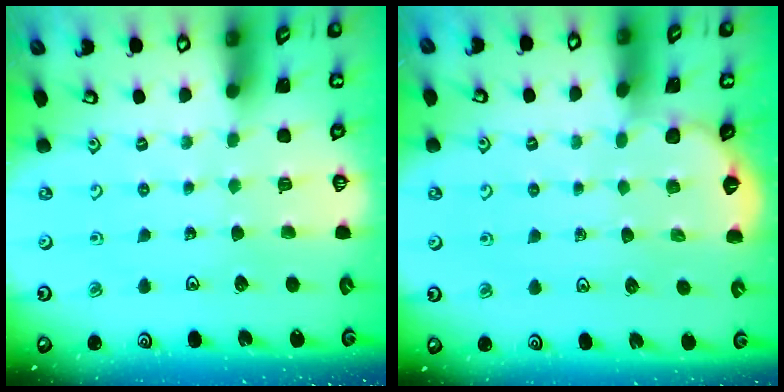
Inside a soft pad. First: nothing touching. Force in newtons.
{"total": 2.0, "press": 2.0, "slide": 0.1}